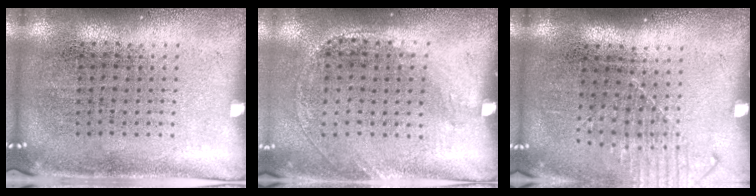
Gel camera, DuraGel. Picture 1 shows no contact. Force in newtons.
{"total": 1.3, "press": 0.9, "slide": 0.9}
{"total": 1.3, "press": 1.1, "slide": 0.8}